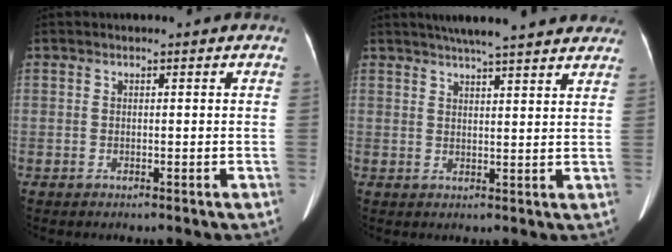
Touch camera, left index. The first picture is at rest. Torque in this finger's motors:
{"motor_torque": [0.29, -0.46, 0.01, 0.02]}